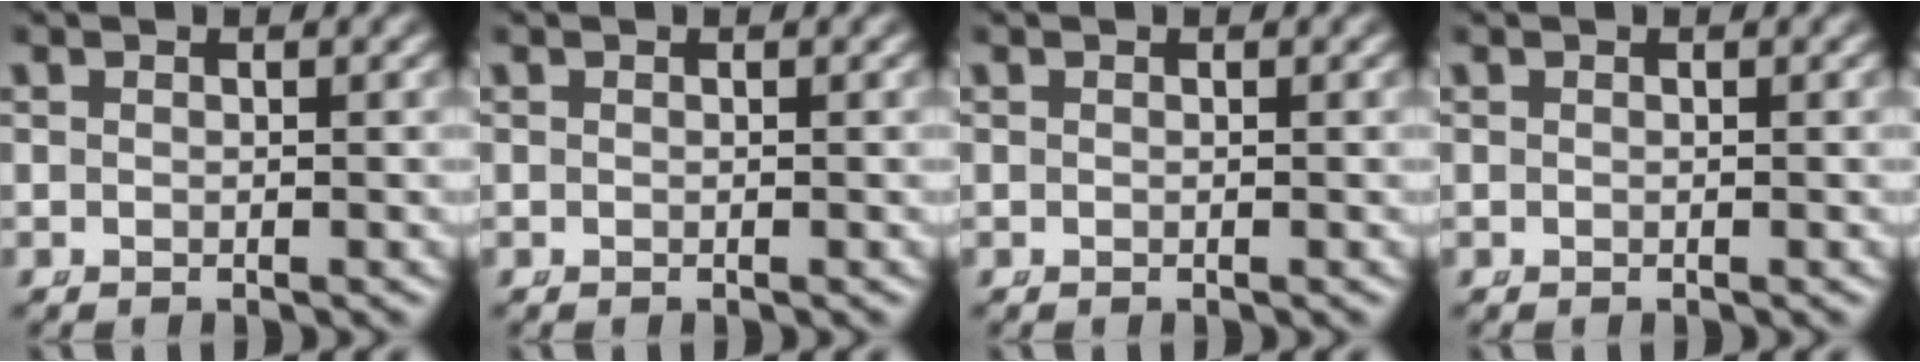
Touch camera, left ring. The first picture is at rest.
{"total": 0.0}
{"total": 0.0}
{"total": 0.0}